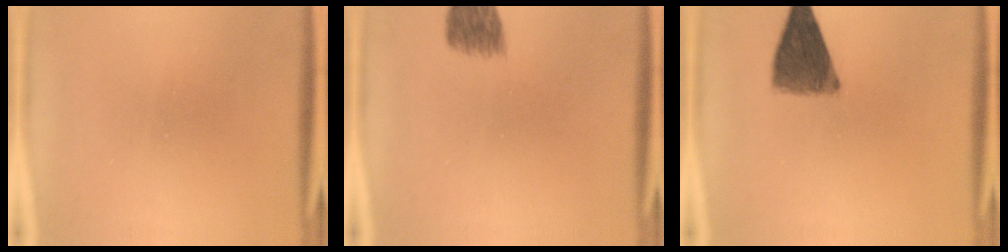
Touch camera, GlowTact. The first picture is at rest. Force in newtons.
{"total": 4.8}
{"total": 8.5}